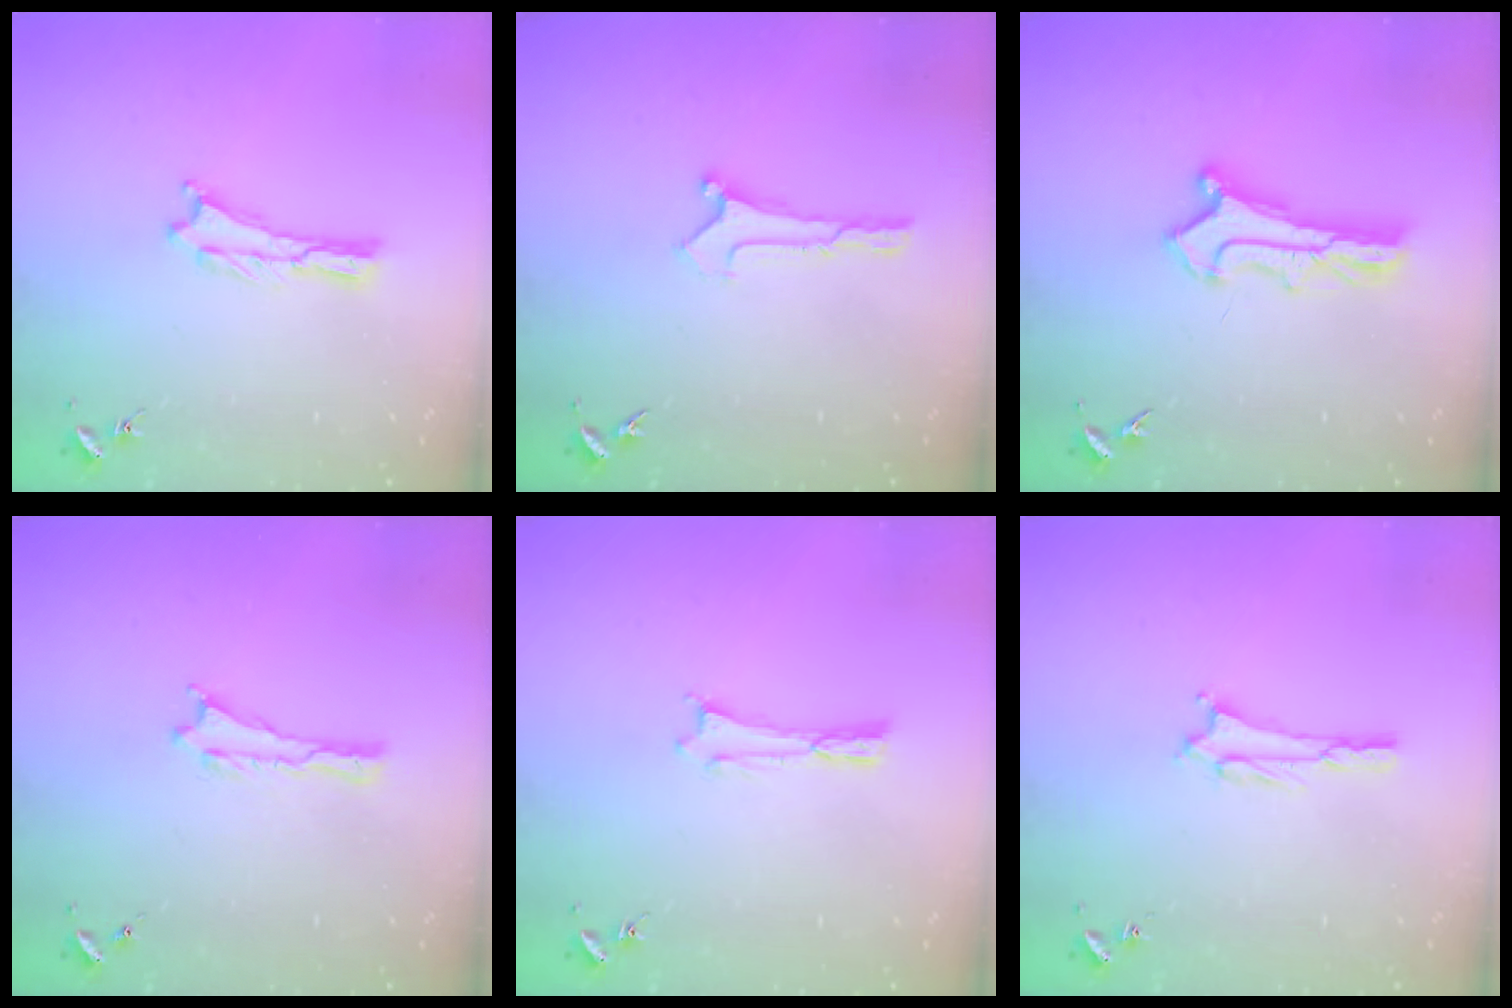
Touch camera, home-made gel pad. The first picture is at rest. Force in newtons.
{"total": 0.0}
{"total": 2.9, "press": 2.9, "slide": 0.3}
{"total": 0.0}
{"total": 0.0}
{"total": 1.5, "press": 1.5, "slide": 0.3}